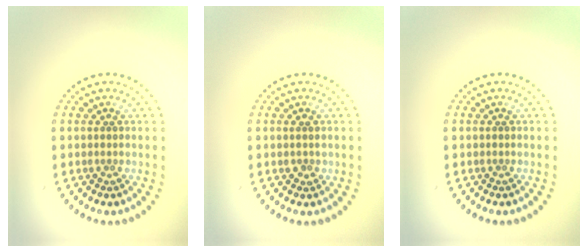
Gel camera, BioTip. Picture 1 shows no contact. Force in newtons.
{"total": 0.8, "press": 0.8, "slide": 0.1}
{"total": 0.0}